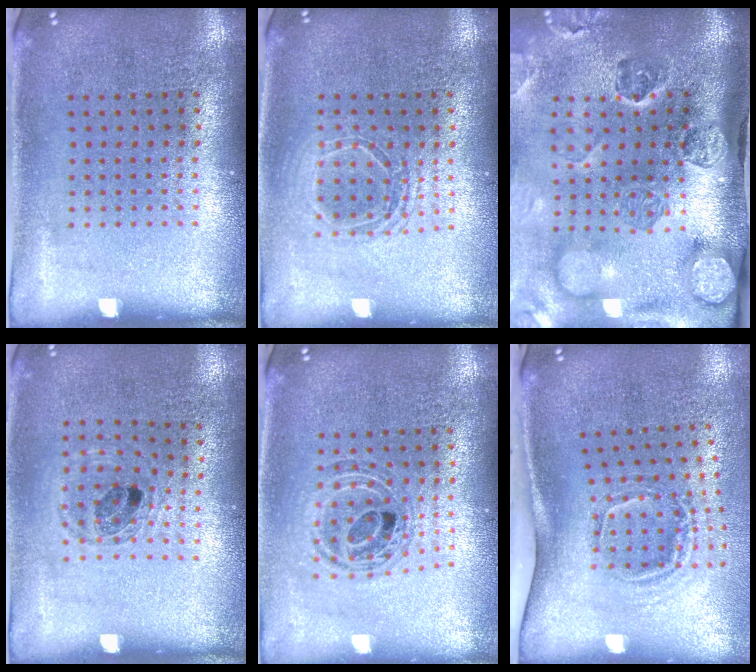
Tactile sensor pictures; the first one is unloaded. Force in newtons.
{"total": 1.6, "press": 1.3, "slide": 0.8}
{"total": 4.9, "press": 3.6, "slide": 3.4}
{"total": 0.9, "press": 0.9, "slide": 0.1}
{"total": 0.8, "press": 0.8, "slide": 0.2}
{"total": 2.1, "press": 1.3, "slide": 1.6}